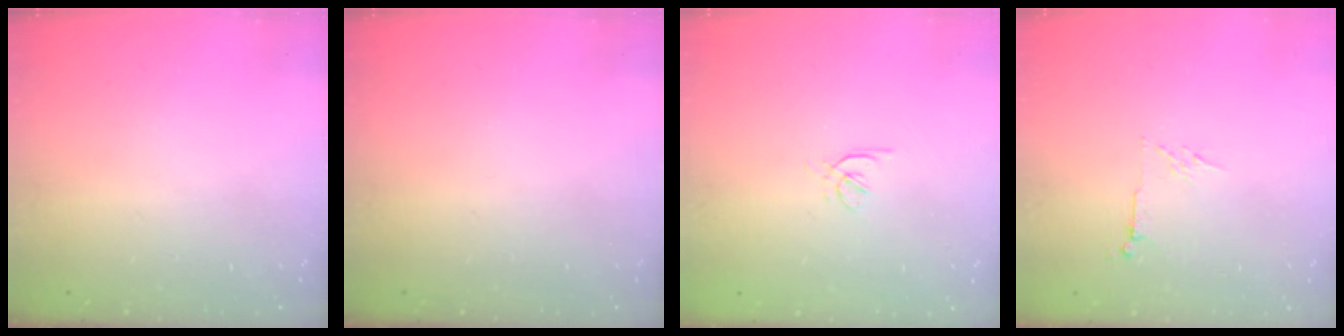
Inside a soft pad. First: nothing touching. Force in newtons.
{"total": 0.0}
{"total": 1.6, "press": 1.5, "slide": 0.5}
{"total": 5.0, "press": 4.9, "slide": 0.4}